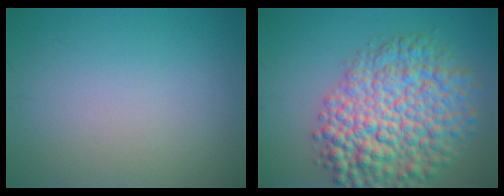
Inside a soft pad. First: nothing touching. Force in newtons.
{"total": 10.1, "press": 10.1, "slide": 0.3}